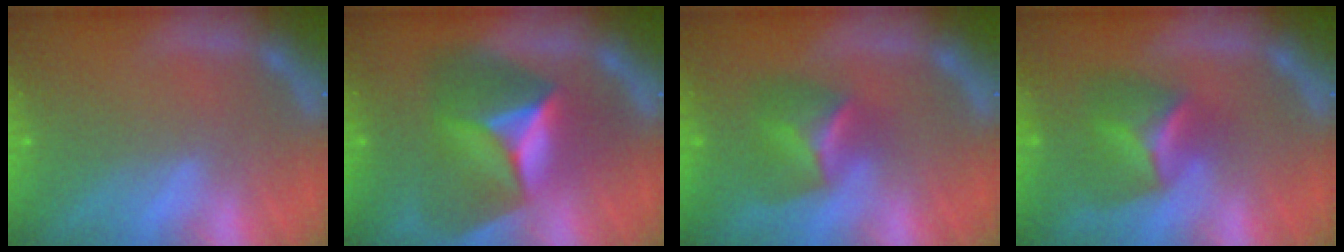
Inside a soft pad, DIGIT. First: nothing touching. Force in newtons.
{"total": 9.5}
{"total": 4.4}
{"total": 4.9}